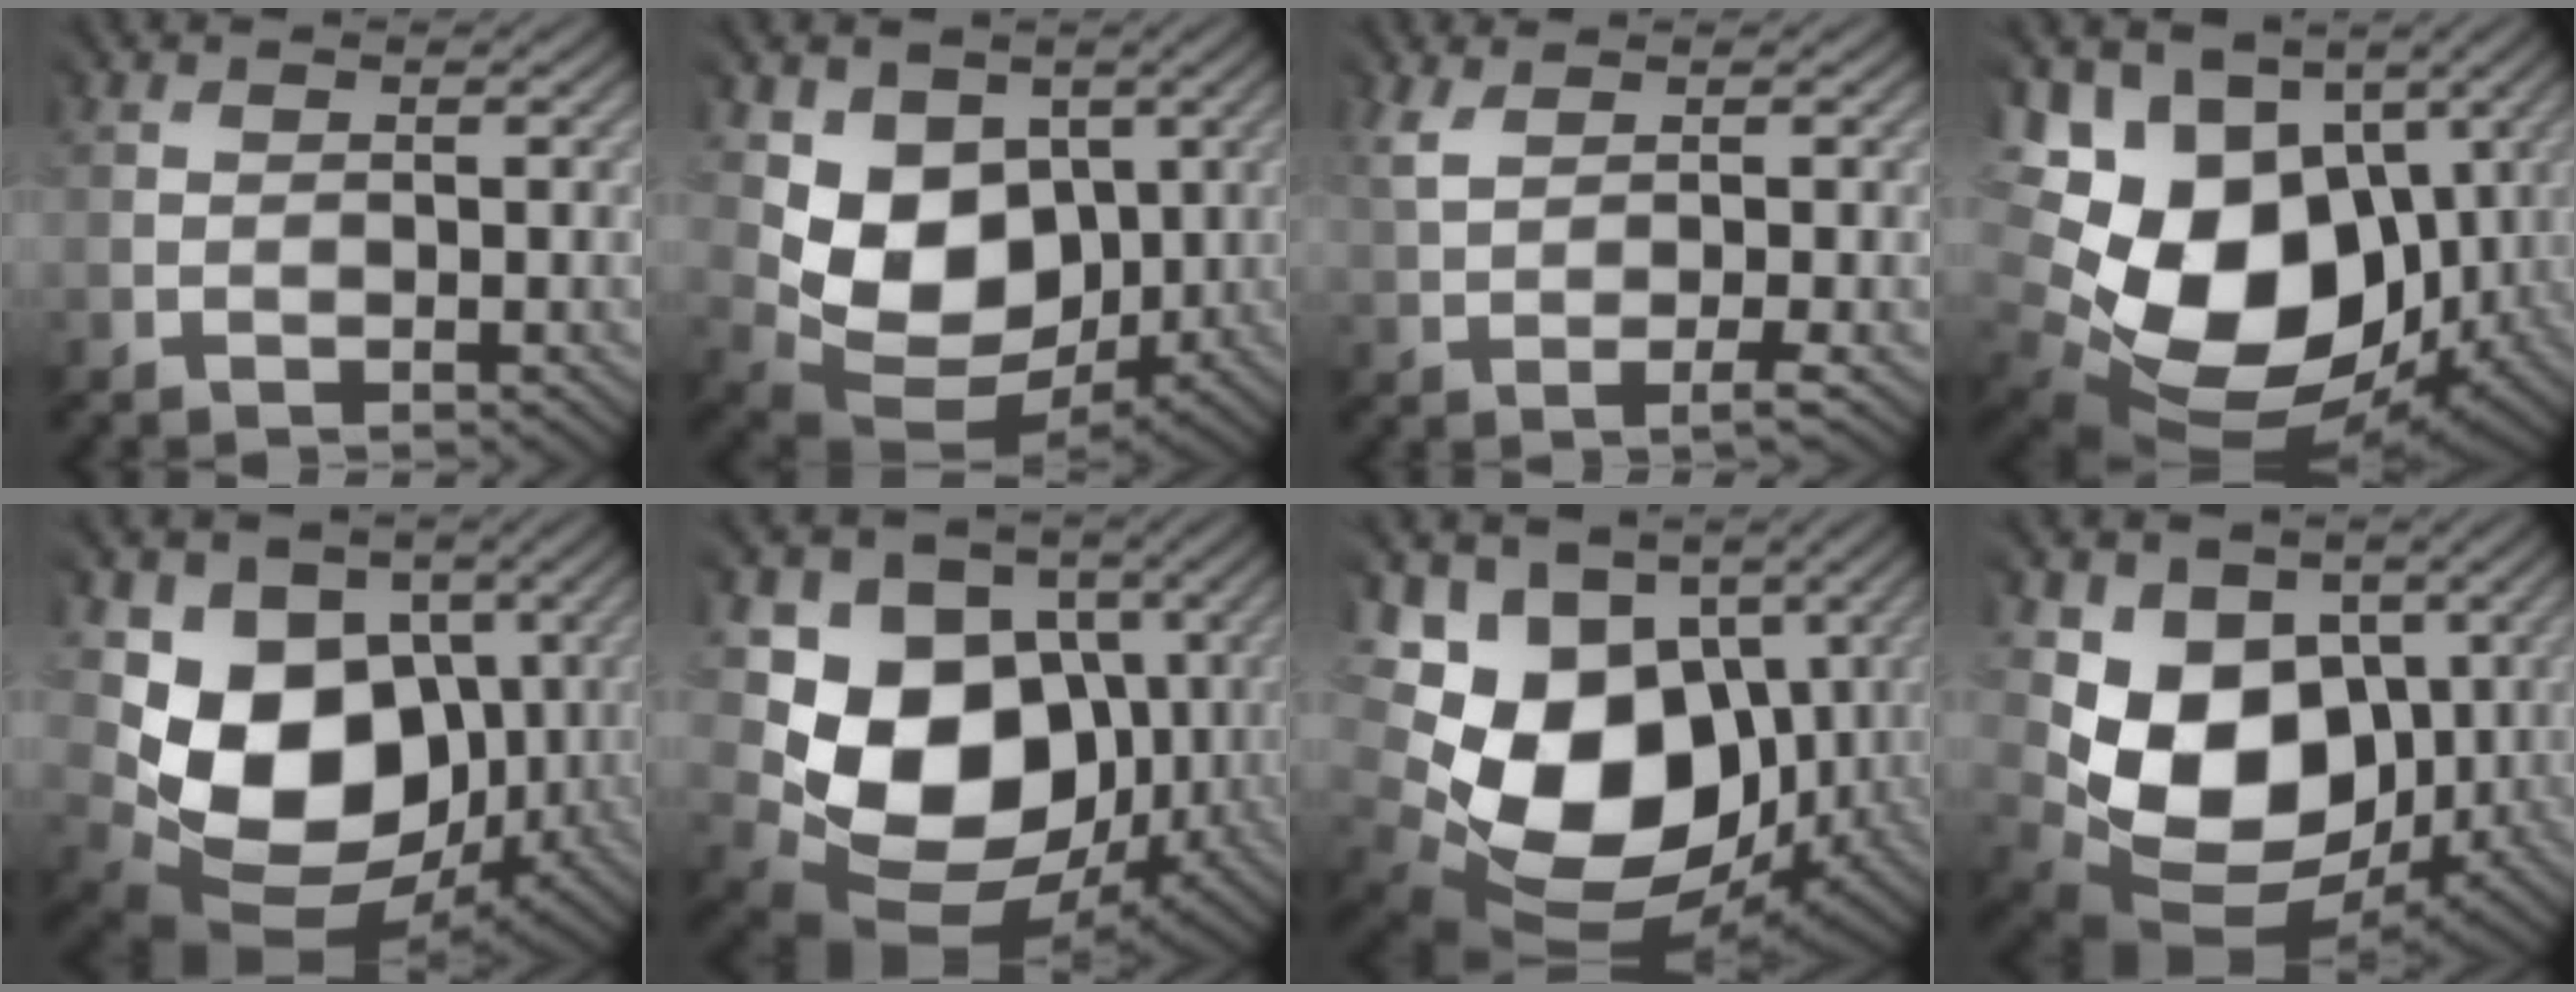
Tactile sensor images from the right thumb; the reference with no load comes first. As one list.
[{"total": 8.7, "force": [2.2, 7.0, 4.6], "torque": [-0.108, -0.023, 0.043]}, {"total": 3.3, "force": [1.1, 0.6, 3.0], "torque": [-0.069, 0.002, 0.021]}, {"total": 18.2, "force": [1.2, 14.0, 11.5], "torque": [-0.254, -0.043, 0.070]}, {"total": 11.7, "force": [1.1, 9.6, 6.6], "torque": [-0.126, -0.030, 0.028]}, {"total": 12.7, "force": [0.7, 10.7, 6.8], "torque": [-0.124, -0.031, 0.016]}, {"total": 16.3, "force": [0.9, 12.6, 10.3], "torque": [-0.214, -0.046, 0.051]}, {"total": 10.6, "force": [1.7, 8.6, 6.1], "torque": [-0.123, -0.027, 0.040]}]